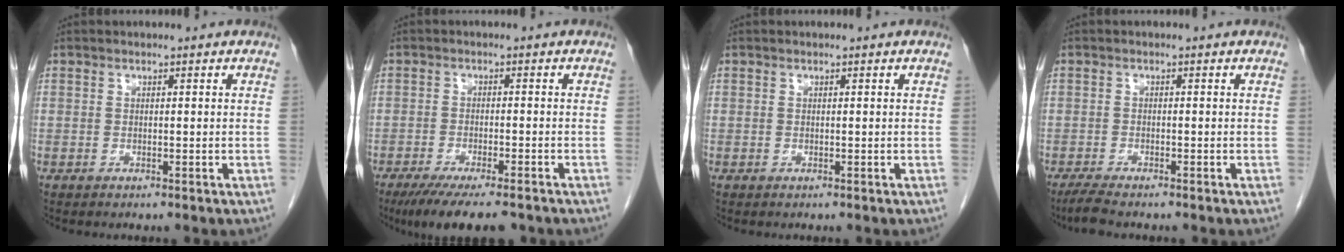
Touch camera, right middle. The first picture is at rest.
{"total": 10.5, "force": [-8.1, 1.9, 6.4], "torque": [-0.088, -0.017, -0.122]}
{"total": 0.0}
{"total": 3.0, "force": [-2.5, 0.3, 1.6], "torque": [-0.039, -0.009, -0.046]}